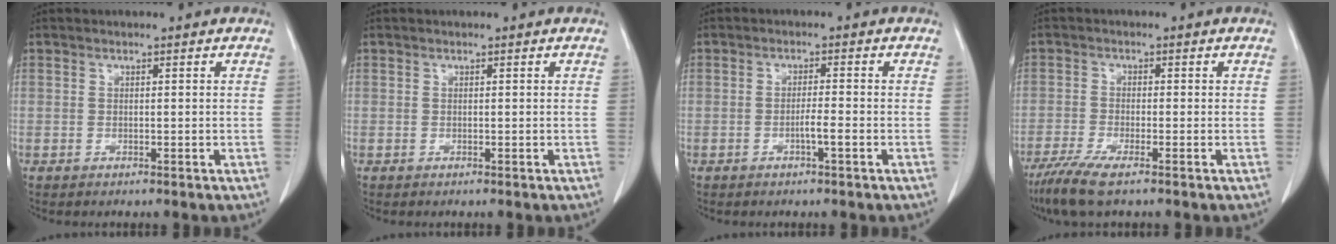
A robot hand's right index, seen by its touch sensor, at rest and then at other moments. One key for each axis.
{"total": 0.0}
{"total": 2.2, "fx": -0.9, "fy": -0.1, "fz": 2.0, "tx": -0.033, "ty": 0.001, "tz": -0.018}
{"total": 5.9, "fx": -4.1, "fy": 0.6, "fz": 4.2, "tx": -0.083, "ty": -0.017, "tz": -0.075}